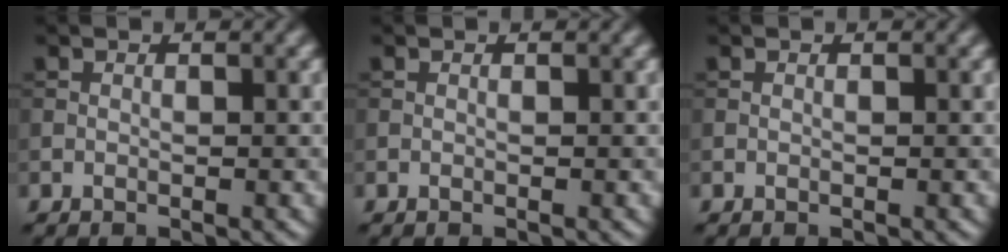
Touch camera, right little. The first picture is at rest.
{"total": 0.0}
{"total": 0.0}